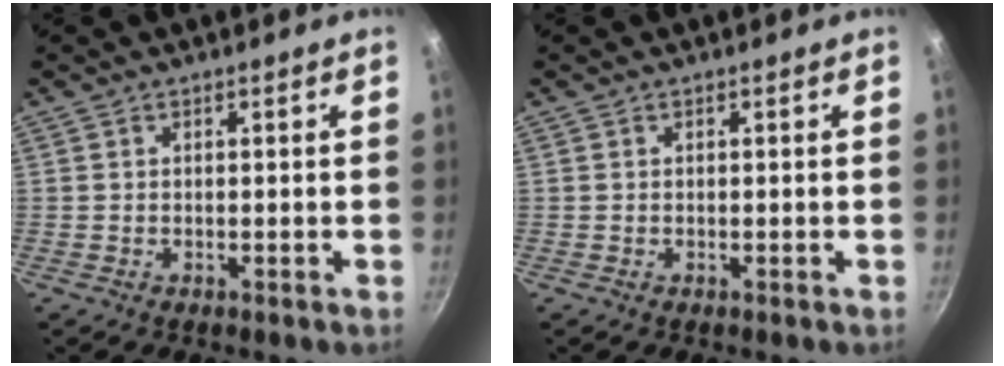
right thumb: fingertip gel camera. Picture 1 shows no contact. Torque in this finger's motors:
{"motor_torque": [-0.18, 0.11, -0.21, -0.07, 0.00]}